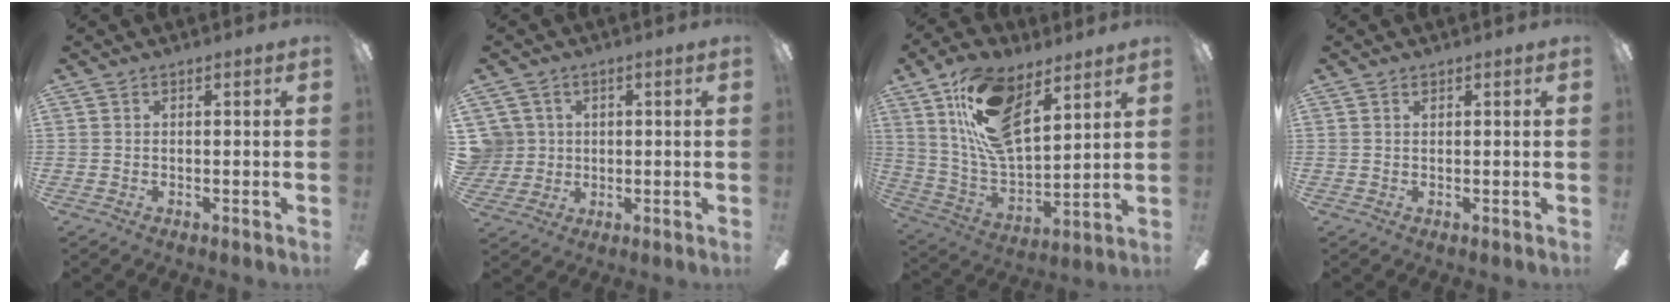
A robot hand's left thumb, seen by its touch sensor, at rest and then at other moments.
{"total": 6.3, "force": [1.4, 6.1, 0.5], "torque": [-0.026, 0.005, 0.030]}
{"total": 18.9, "force": [10.6, 8.7, 13.0], "torque": [-0.266, -0.041, 0.185]}
{"total": 0.5, "force": [0.3, 0.3, 0.3], "torque": [-0.006, 0.001, 0.006]}